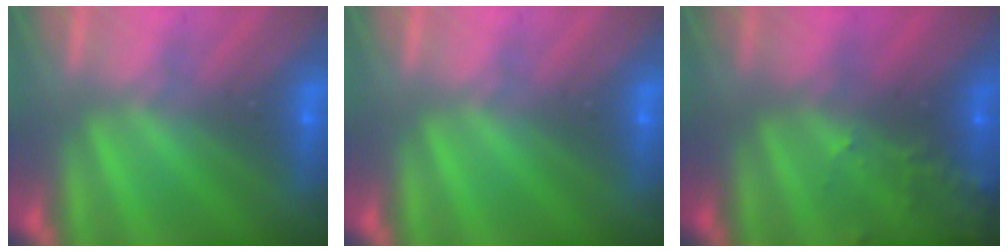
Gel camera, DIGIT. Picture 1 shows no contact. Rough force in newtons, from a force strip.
{"total": 0.0}
{"total": 6.5}